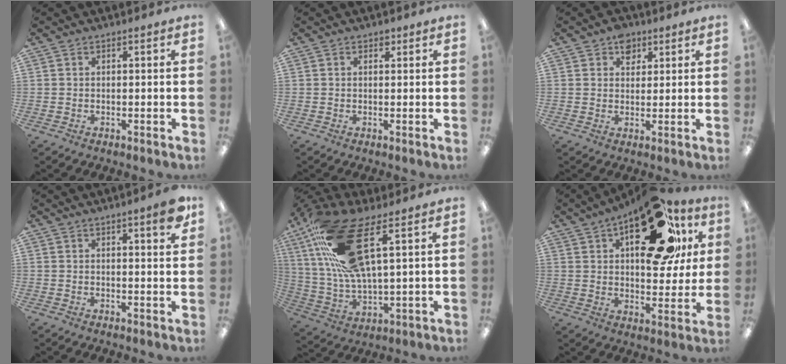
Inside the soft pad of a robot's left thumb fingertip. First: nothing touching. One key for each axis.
{"total": 1.6, "fx": 0.7, "fy": 0.9, "fz": 1.0, "tx": -0.005, "ty": -0.004, "tz": 0.010}
{"total": 5.0, "fx": 2.9, "fy": 3.6, "fz": 1.9, "tx": -0.013, "ty": -0.007, "tz": 0.049}
{"total": 4.5, "fx": 2.8, "fy": 0.8, "fz": 3.4, "tx": -0.049, "ty": -0.007, "tz": 0.043}
{"total": 20.9, "fx": 10.8, "fy": 7.4, "fz": 16.2, "tx": -0.329, "ty": -0.040, "tz": 0.182}
{"total": 27.6, "fx": 12.5, "fy": 14.0, "fz": 20.2, "tx": -0.261, "ty": -0.053, "tz": 0.200}